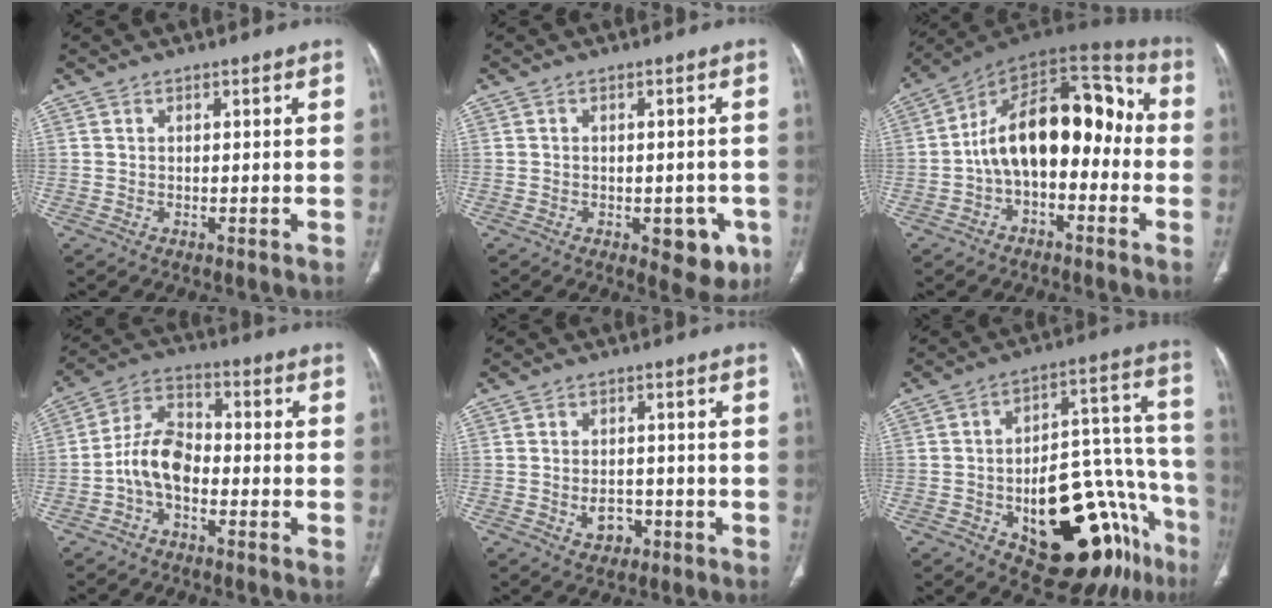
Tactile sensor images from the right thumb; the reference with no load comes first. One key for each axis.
{"total": 7.4, "fx": -2.9, "fy": 4.0, "fz": 5.6, "tx": -0.037, "ty": 0.004, "tz": -0.027}
{"total": 18.5, "fx": -1.9, "fy": 10.8, "fz": 14.9, "tx": -0.201, "ty": 0.069, "tz": -0.043}
{"total": 9.2, "fx": -2.6, "fy": 5.6, "fz": 6.8, "tx": -0.123, "ty": 0.036, "tz": -0.061}
{"total": 4.3, "fx": -1.5, "fy": 3.2, "fz": 2.5, "tx": -0.026, "ty": 0.013, "tz": -0.018}
{"total": 26.3, "fx": -12.2, "fy": 11.3, "fz": 20.3, "tx": -0.198, "ty": 0.092, "tz": -0.160}